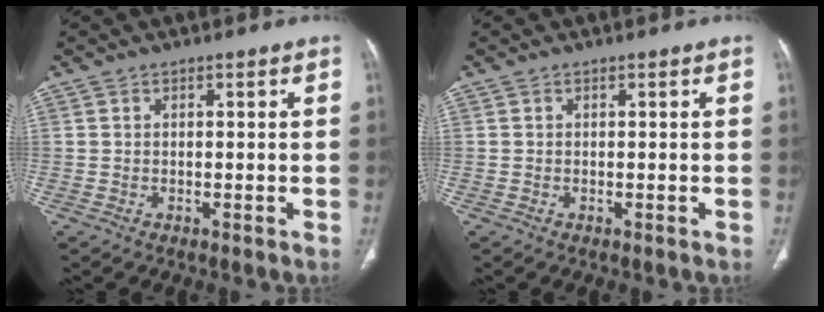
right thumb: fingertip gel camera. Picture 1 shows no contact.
{"total": 0.0}